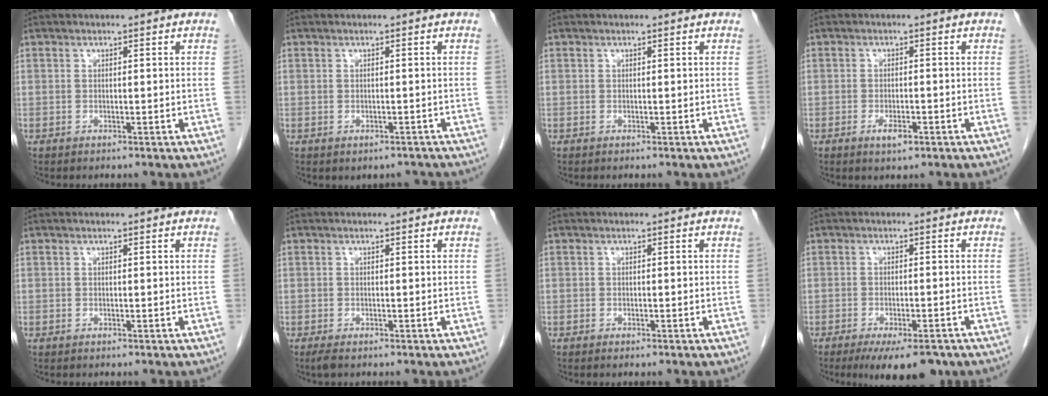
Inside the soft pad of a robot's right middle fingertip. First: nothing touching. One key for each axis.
{"total": 1.6, "fx": -1.3, "fy": 0.9, "fz": 0.4, "tx": -0.005, "ty": -0.001, "tz": -0.014}
{"total": 0.0}
{"total": 2.6, "fx": -1.3, "fy": 0.8, "fz": 2.1, "tx": -0.034, "ty": 0.001, "tz": -0.019}
{"total": 0.0}
{"total": 1.2, "fx": -0.9, "fy": 0.3, "fz": 0.8, "tx": -0.020, "ty": -0.005, "tz": -0.015}
{"total": 0.5, "fx": -0.4, "fy": 0.2, "fz": 0.3, "tx": -0.008, "ty": -0.001, "tz": -0.004}
{"total": 8.5, "fx": -6.3, "fy": 2.2, "fz": 5.3, "tx": -0.071, "ty": -0.013, "tz": -0.092}